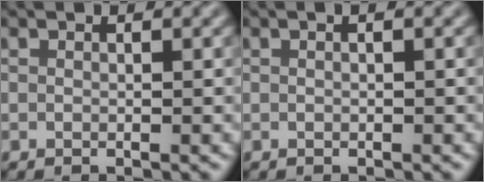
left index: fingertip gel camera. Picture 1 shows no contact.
{"total": 0.8, "force": [0.2, 0.2, 0.7], "torque": [-0.013, -0.004, 0.000]}